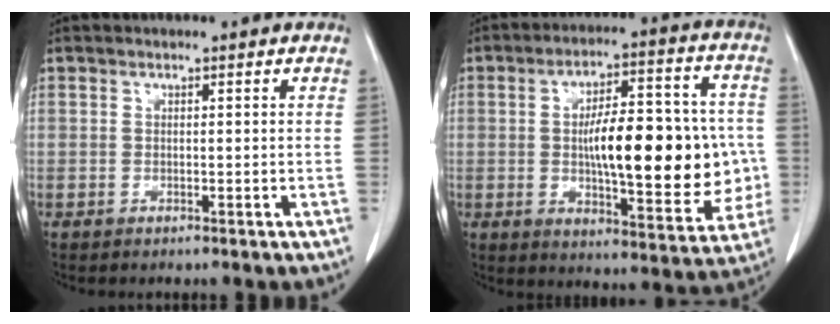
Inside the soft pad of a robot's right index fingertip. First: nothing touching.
{"total": 19.1, "force": [-0.8, 6.1, 18.1], "torque": [-0.262, 0.022, -0.003]}